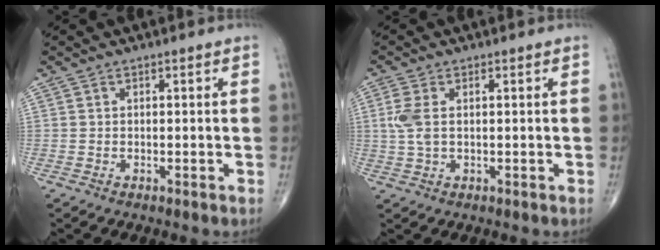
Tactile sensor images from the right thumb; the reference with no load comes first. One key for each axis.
{"total": 4.4, "fx": 0.4, "fy": 2.2, "fz": 3.7, "tx": -0.102, "ty": 0.012, "tz": 0.007}